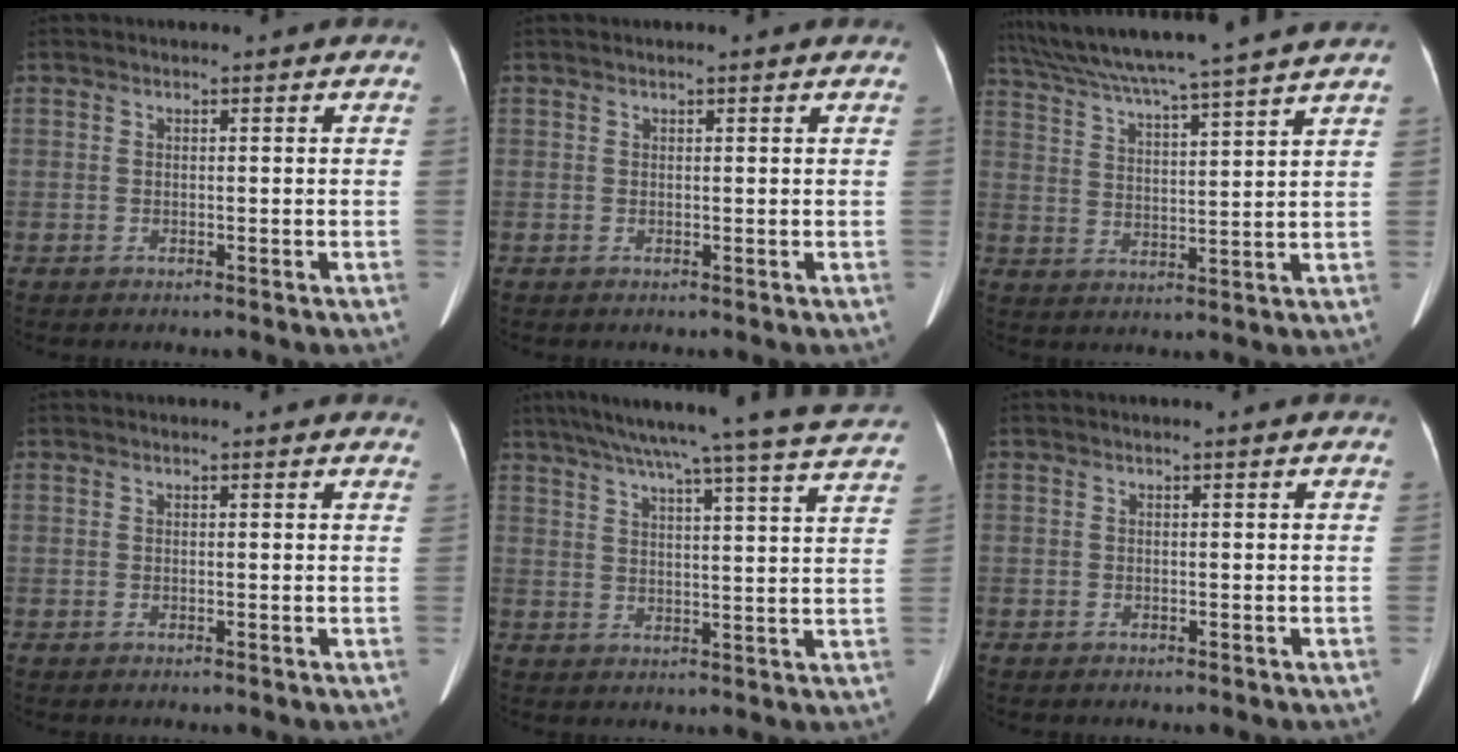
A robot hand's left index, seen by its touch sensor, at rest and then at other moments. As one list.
[{"total": 1.0, "force": [0.8, 0.0, 0.6], "torque": [-0.011, 0.013, 0.013]}, {"total": 19.0, "force": [16.4, -1.3, 9.5], "torque": [-0.172, 0.008, 0.244]}, {"total": 1.1, "force": [1.0, 0.2, 0.2], "torque": [-0.010, -0.002, -0.002]}, {"total": 26.2, "force": [23.9, -0.4, 10.6], "torque": [-0.175, -0.031, 0.296]}, {"total": 0.6, "force": [-0.4, 0.4, -0.1], "torque": [0.003, 0.004, -0.007]}]